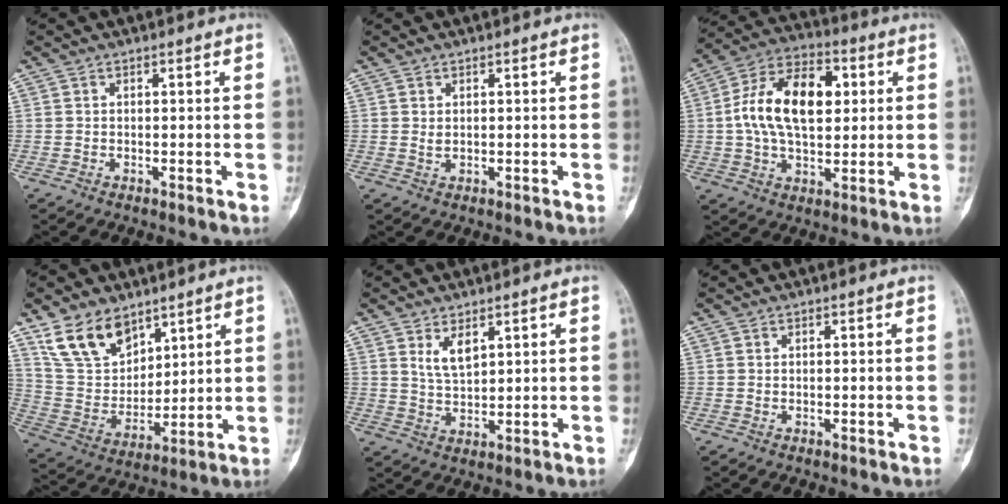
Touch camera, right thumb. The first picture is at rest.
{"total": 1.0, "force": [0.4, 0.5, 0.8], "torque": [-0.009, -0.002, 0.012]}
{"total": 16.9, "force": [2.4, 9.9, 13.4], "torque": [-0.223, 0.017, 0.035]}
{"total": 13.7, "force": [9.2, 8.0, 6.1], "torque": [-0.090, -0.044, 0.193]}
{"total": 4.4, "force": [2.4, 1.9, 3.2], "torque": [-0.053, -0.020, 0.051]}
{"total": 0.0}